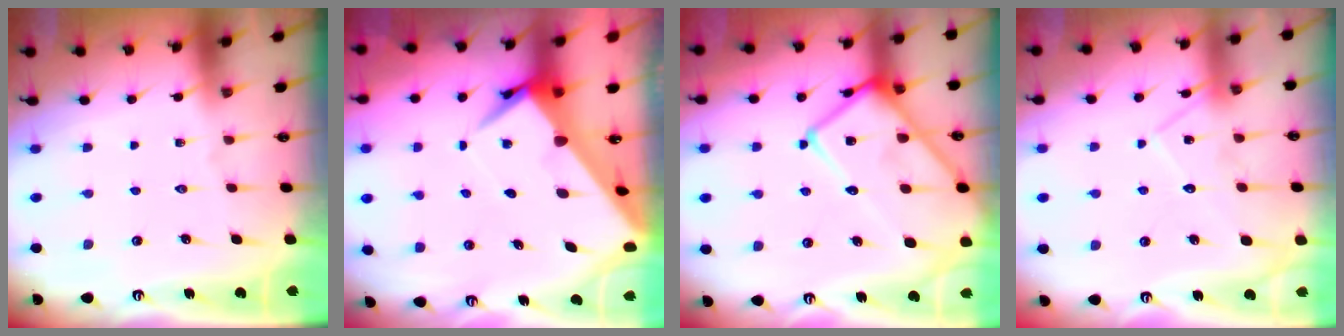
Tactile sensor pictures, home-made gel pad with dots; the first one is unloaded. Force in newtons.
{"total": 7.4, "press": 7.4, "slide": 0.6}
{"total": 20.3, "press": 20.2, "slide": 2.1}
{"total": 12.0, "press": 11.9, "slide": 0.8}